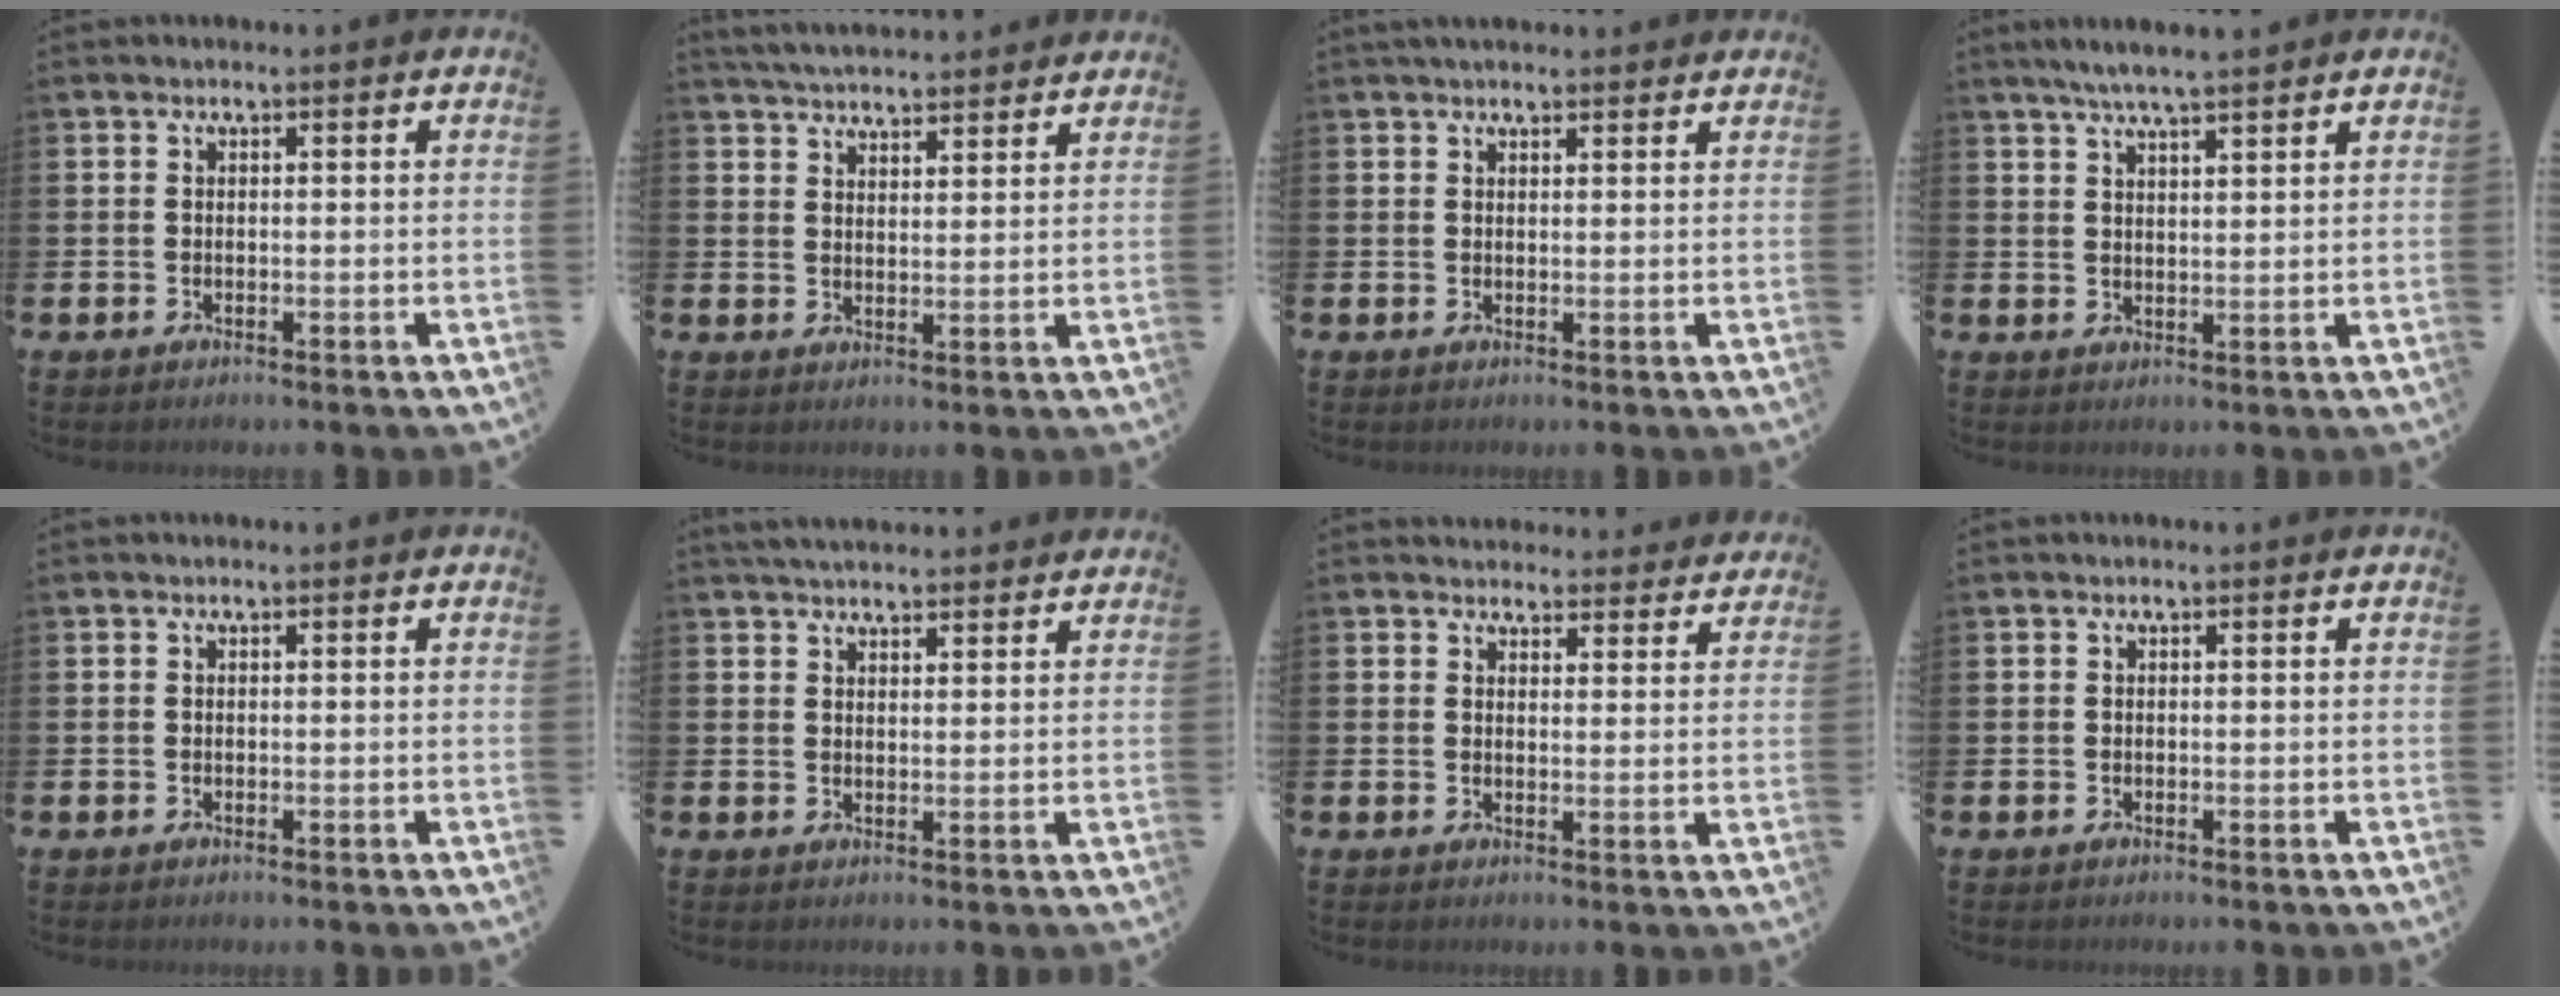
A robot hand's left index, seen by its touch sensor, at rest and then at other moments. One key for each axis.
{"total": 4.6, "fx": 4.6, "fy": 0.2, "fz": 0.2, "tx": -0.012, "ty": -0.027, "tz": 0.082}
{"total": 2.1, "fx": 2.0, "fy": 0.5, "fz": 0.5, "tx": -0.002, "ty": -0.005, "tz": 0.034}
{"total": 4.9, "fx": 4.5, "fy": 0.0, "fz": 1.9, "tx": -0.041, "ty": -0.013, "tz": 0.079}
{"total": 0.0}
{"total": 3.7, "fx": 3.6, "fy": 0.4, "fz": 0.5, "tx": -0.013, "ty": -0.015, "tz": 0.068}
{"total": 3.8, "fx": 3.6, "fy": 0.9, "fz": -0.2, "tx": 0.006, "ty": -0.024, "tz": 0.065}
{"total": 0.0}